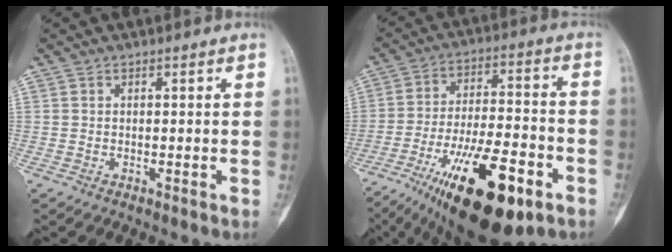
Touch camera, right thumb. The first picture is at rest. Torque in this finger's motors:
{"motor_torque": [1.10, 0.37, 2.06, -0.72, 0.54]}